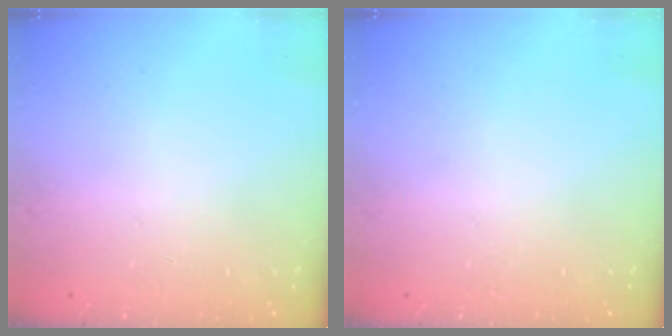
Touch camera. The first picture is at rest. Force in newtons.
{"total": 0.0}